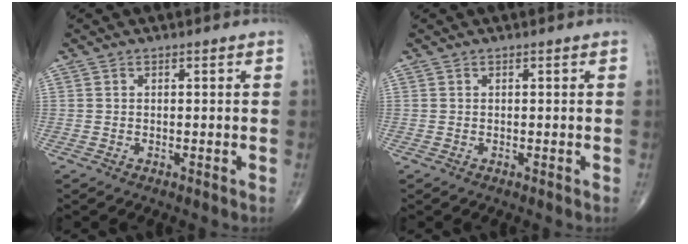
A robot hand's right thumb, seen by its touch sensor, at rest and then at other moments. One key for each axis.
{"total": 0.0}